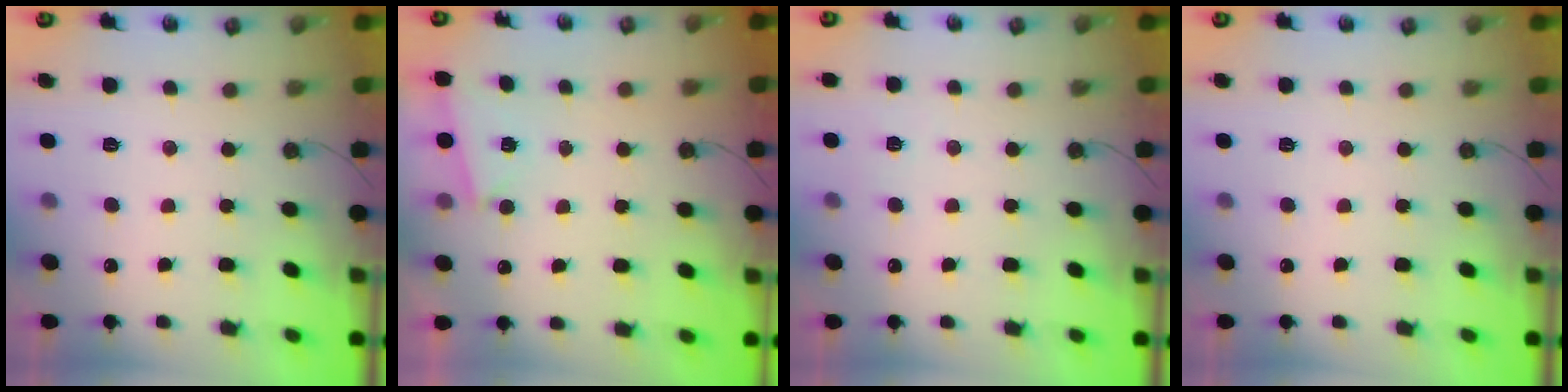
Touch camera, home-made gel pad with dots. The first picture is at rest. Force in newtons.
{"total": 2.9, "press": 0.8, "slide": 2.7}
{"total": 3.0, "press": 3.0, "slide": 0.7}
{"total": 0.0}